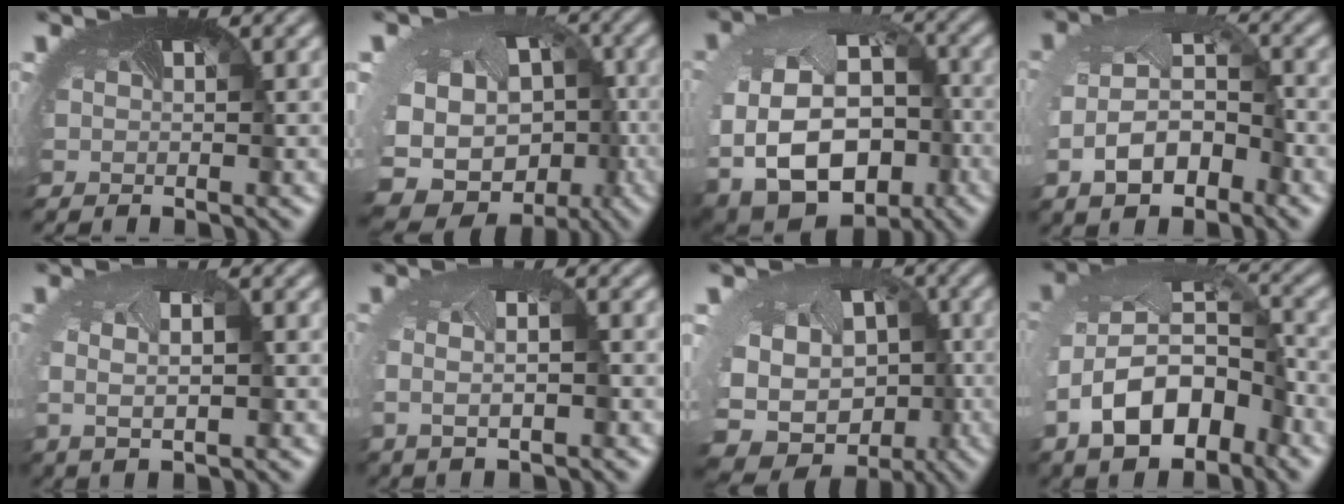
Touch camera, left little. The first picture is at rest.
{"total": 17.8, "force": [-5.9, 13.6, 9.8], "torque": [-0.187, -0.069, -0.066]}
{"total": 15.6, "force": [-4.9, 11.7, 9.2], "torque": [-0.193, -0.041, -0.063]}
{"total": 5.3, "force": [-2.2, 3.1, 3.8], "torque": [-0.087, -0.010, -0.046]}
{"total": 2.6, "force": [-0.1, 1.3, 2.2], "torque": [-0.056, -0.006, 0.009]}
{"total": 3.4, "force": [-0.4, 1.7, 2.9], "torque": [-0.066, -0.004, 0.005]}
{"total": 16.6, "force": [-4.3, 12.8, 9.6], "torque": [-0.182, -0.044, -0.048]}
{"total": 9.3, "force": [-3.7, 5.2, 6.7], "torque": [-0.152, -0.018, -0.065]}